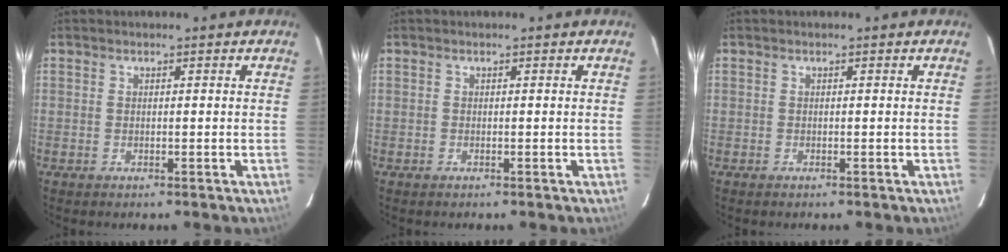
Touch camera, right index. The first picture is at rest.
{"total": 0.0}
{"total": 0.0}